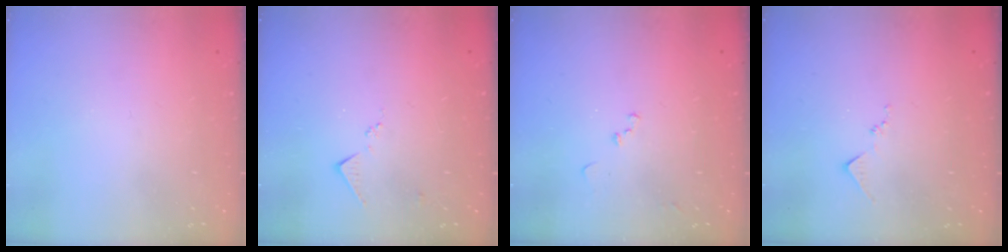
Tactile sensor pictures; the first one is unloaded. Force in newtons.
{"total": 5.1, "press": 5.0, "slide": 0.6}
{"total": 8.6, "press": 8.6, "slide": 0.9}
{"total": 7.8, "press": 7.8, "slide": 0.2}